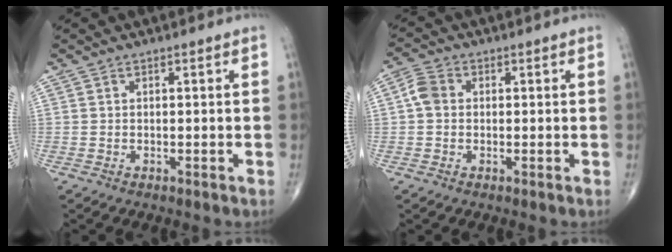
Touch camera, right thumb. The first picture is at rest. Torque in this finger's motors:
{"motor_torque": [0.01, 0.01, 0.06, -0.05, 0.00]}